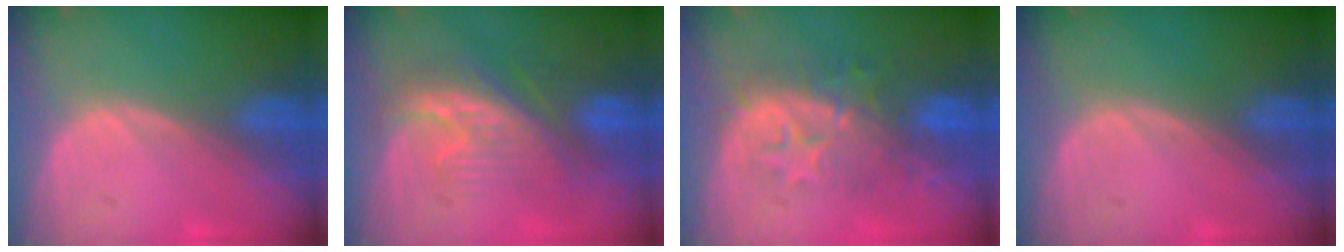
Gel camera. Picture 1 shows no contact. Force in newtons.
{"total": 7.9, "press": 7.8, "slide": 1.3}
{"total": 8.2, "press": 8.1, "slide": 0.8}
{"total": 0.0}